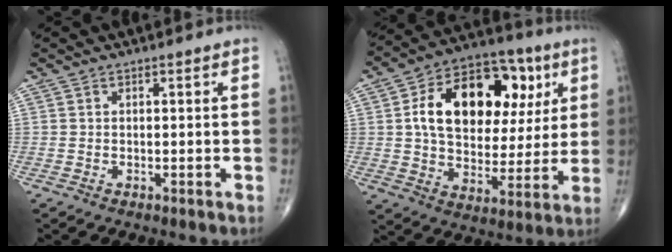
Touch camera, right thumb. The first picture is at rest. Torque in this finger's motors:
{"motor_torque": [1.65, 3.36, 1.20, -0.04, 0.41]}